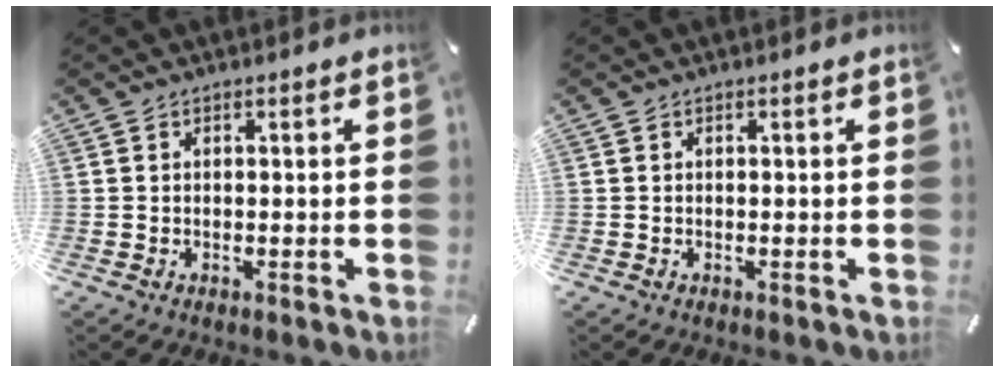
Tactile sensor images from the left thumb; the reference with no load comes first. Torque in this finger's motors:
{"motor_torque": [0.00, 0.00, -0.01, 0.00, 0.01]}